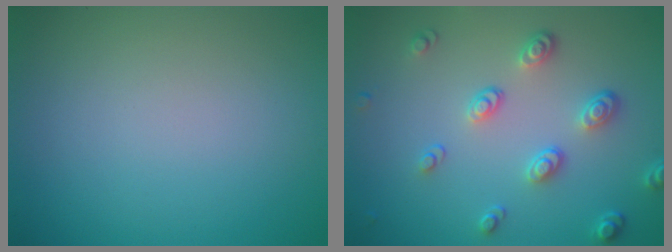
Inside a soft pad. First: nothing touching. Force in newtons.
{"total": 3.7, "press": 2.8, "slide": 2.3}